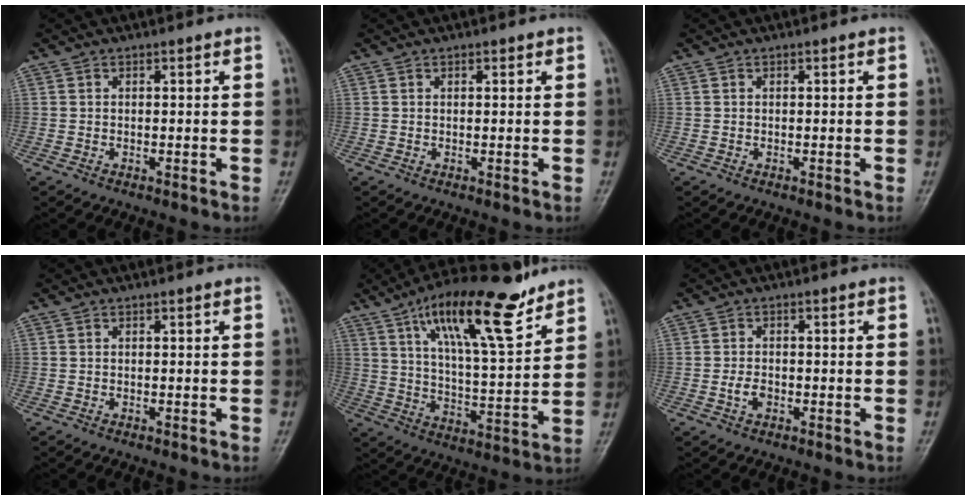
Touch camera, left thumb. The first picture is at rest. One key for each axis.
{"total": 0.8, "fx": 0.4, "fy": 0.5, "fz": 0.5, "tx": -0.004, "ty": -0.001, "tz": 0.003}
{"total": 0.0}
{"total": 0.0}
{"total": 18.9, "fx": 12.1, "fy": 5.3, "fz": 13.5, "tx": -0.199, "ty": -0.055, "tz": 0.207}
{"total": 2.5, "fx": -0.8, "fy": 1.7, "fz": 1.7, "tx": -0.029, "ty": 0.005, "tz": -0.016}